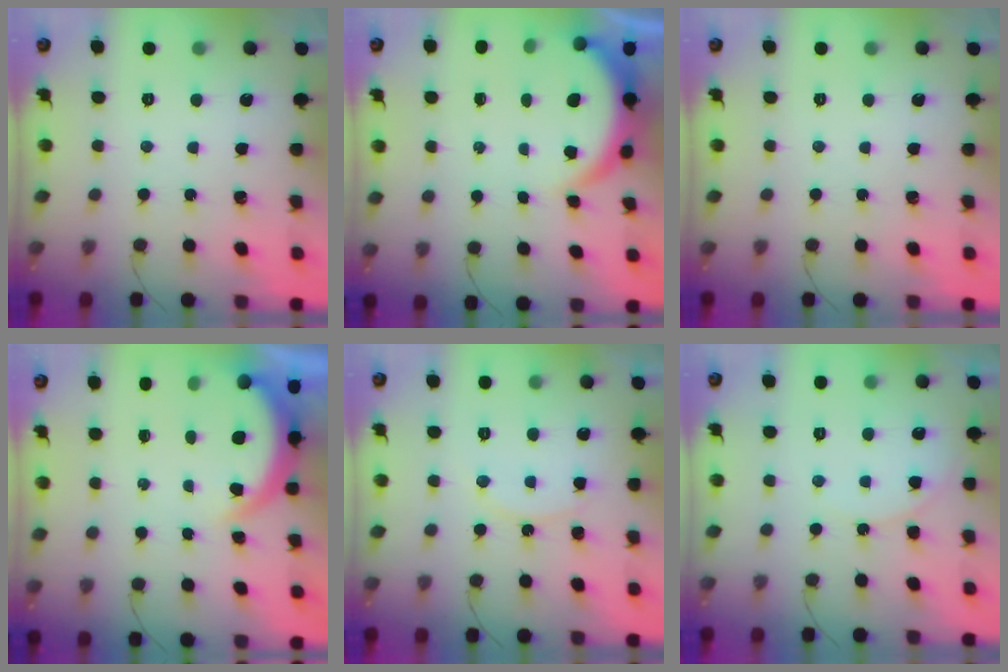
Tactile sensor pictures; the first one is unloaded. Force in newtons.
{"total": 6.6, "press": 6.6, "slide": 1.0}
{"total": 0.0}
{"total": 5.5, "press": 5.5, "slide": 0.4}
{"total": 8.8, "press": 8.8, "slide": 0.6}
{"total": 5.7, "press": 5.7, "slide": 0.7}